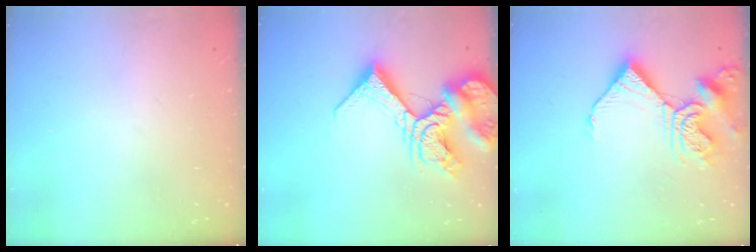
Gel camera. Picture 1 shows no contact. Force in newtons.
{"total": 18.1, "press": 18.0, "slide": 1.9}
{"total": 13.3, "press": 13.2, "slide": 1.8}